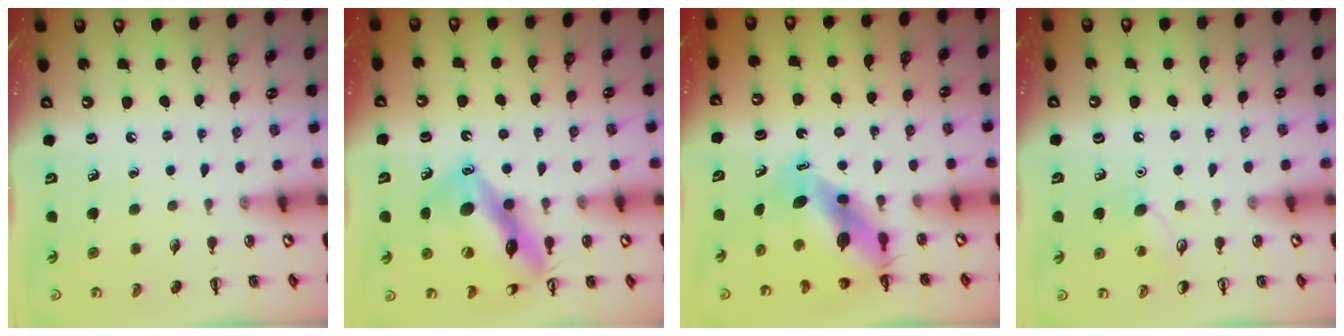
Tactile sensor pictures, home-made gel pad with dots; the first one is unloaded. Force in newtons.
{"total": 16.1, "press": 15.8, "slide": 2.7}
{"total": 8.8, "press": 8.5, "slide": 2.4}
{"total": 8.0, "press": 7.8, "slide": 1.9}